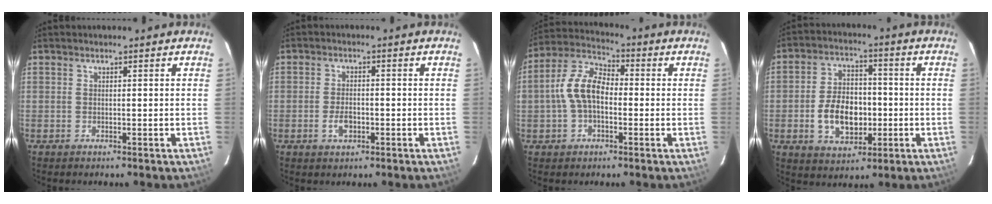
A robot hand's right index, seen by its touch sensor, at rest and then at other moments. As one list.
[{"total": 3.5, "force": [-1.3, 2.1, 2.5], "torque": [-0.052, 0.000, -0.021]}, {"total": 9.7, "force": [-1.0, 6.0, 7.6], "torque": [-0.160, 0.024, -0.021]}, {"total": 11.1, "force": [-2.4, 7.3, 8.0], "torque": [-0.161, 0.016, -0.029]}]